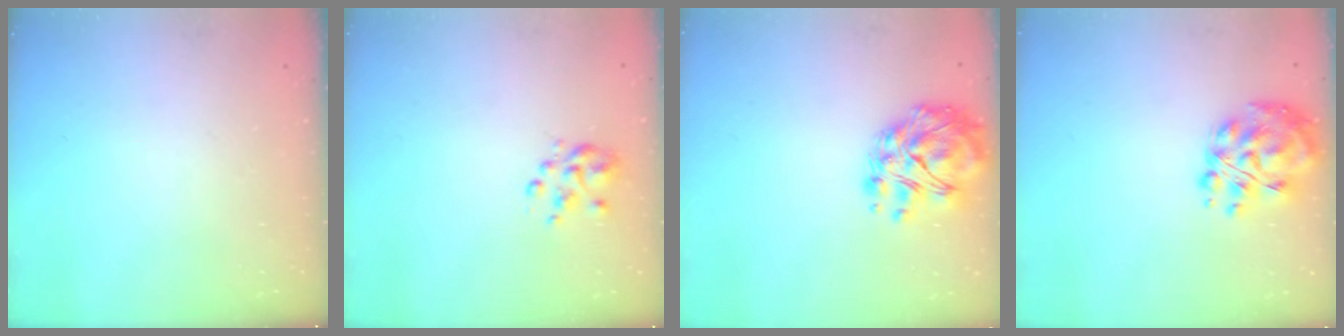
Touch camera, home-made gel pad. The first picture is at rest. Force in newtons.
{"total": 3.5, "press": 3.4, "slide": 0.9}
{"total": 11.8, "press": 11.5, "slide": 2.8}
{"total": 12.6, "press": 12.1, "slide": 3.3}